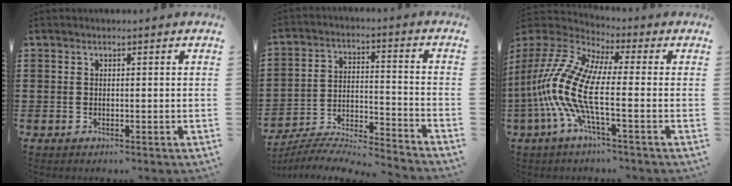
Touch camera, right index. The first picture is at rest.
{"total": 6.7, "force": [-6.5, 0.2, 1.6], "torque": [-0.037, -0.003, -0.134]}
{"total": 12.2, "force": [-3.1, 3.7, 11.2], "torque": [-0.285, -0.022, -0.074]}